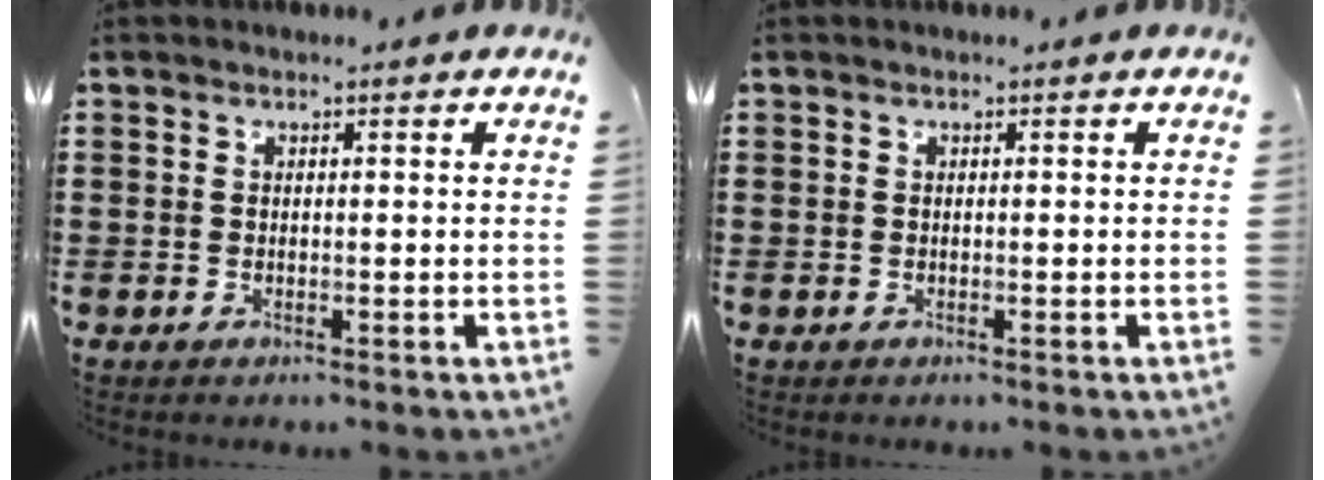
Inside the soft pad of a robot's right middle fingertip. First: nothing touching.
{"total": 0.0}